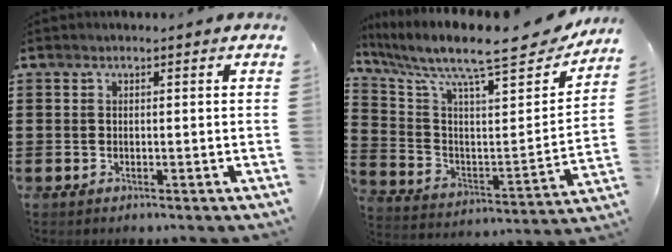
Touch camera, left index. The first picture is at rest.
{"total": 11.0, "force": [9.1, 1.6, 6.0], "torque": [-0.135, -0.076, 0.143]}